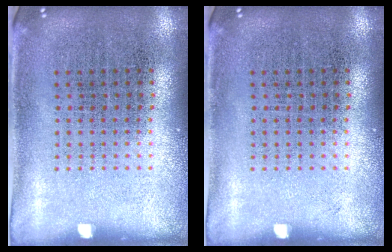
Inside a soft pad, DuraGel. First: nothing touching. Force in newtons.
{"total": 0.0}